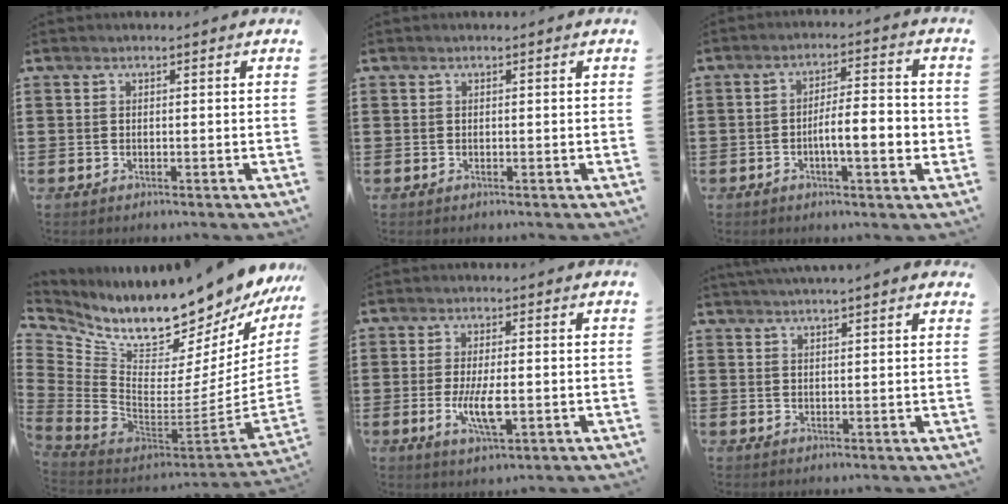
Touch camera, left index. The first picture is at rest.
{"total": 0.0}
{"total": 6.4, "force": [-1.6, 1.5, 6.0], "torque": [-0.097, 0.001, -0.033]}
{"total": 12.0, "force": [11.4, 1.9, 3.1], "torque": [-0.085, -0.123, 0.190]}
{"total": 6.5, "force": [-1.3, 1.9, 6.0], "torque": [-0.129, -0.012, -0.028]}
{"total": 2.1, "force": [2.0, -0.1, 0.6], "torque": [-0.017, -0.001, 0.038]}